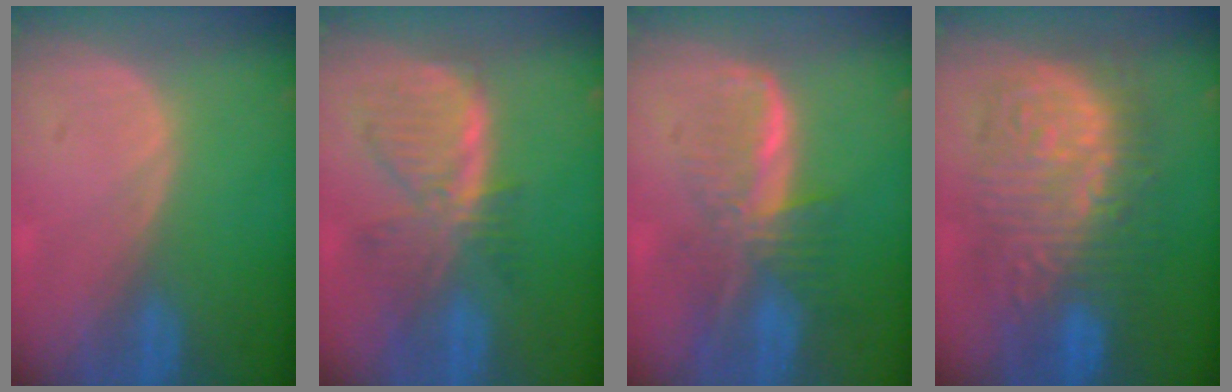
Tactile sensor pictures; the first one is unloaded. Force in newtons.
{"total": 7.8, "press": 7.0, "slide": 3.4}
{"total": 8.1, "press": 6.9, "slide": 4.1}
{"total": 13.3, "press": 13.2, "slide": 1.3}